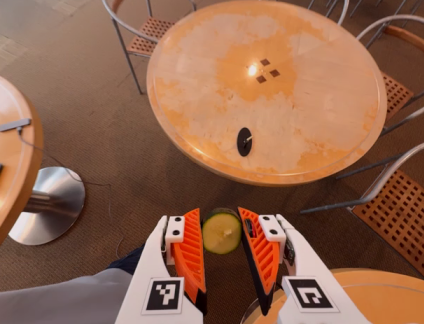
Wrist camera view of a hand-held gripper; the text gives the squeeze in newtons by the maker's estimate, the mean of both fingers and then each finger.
{"total": 8.3, "left": 8.2, "right": 8.3}